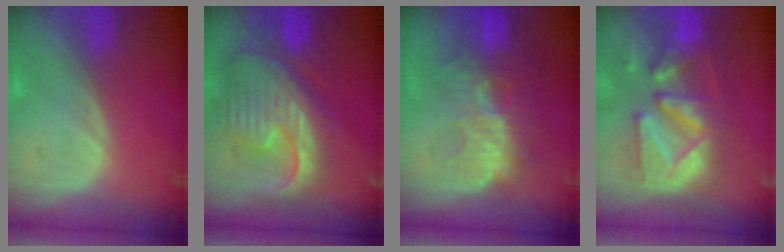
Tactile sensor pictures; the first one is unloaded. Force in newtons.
{"total": 12.7, "press": 10.9, "slide": 6.5}
{"total": 10.8, "press": 9.4, "slide": 5.3}
{"total": 11.4, "press": 10.8, "slide": 3.7}